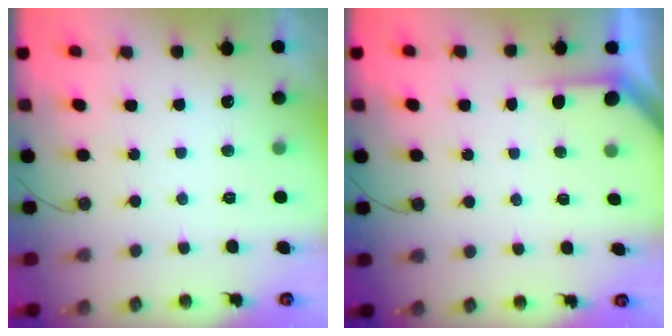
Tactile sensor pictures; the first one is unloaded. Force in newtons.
{"total": 1.9, "press": 1.9, "slide": 0.2}